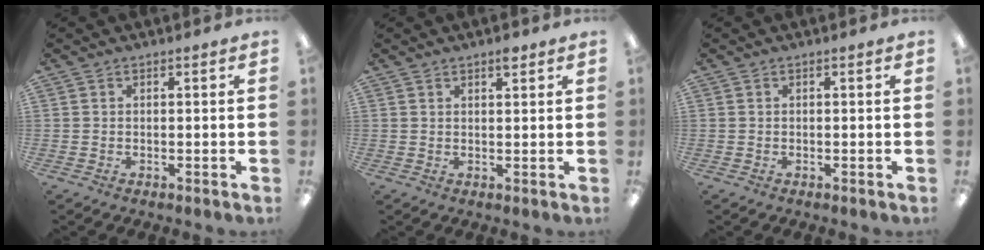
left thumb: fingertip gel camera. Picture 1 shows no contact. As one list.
[{"total": 2.1, "force": [1.7, 0.6, 1.0], "torque": [-0.006, -0.007, 0.028]}, {"total": 0.0}]